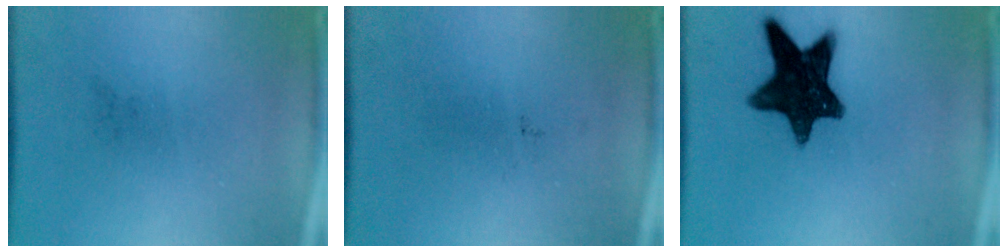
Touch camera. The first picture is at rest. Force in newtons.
{"total": 0.0}
{"total": 13.4}